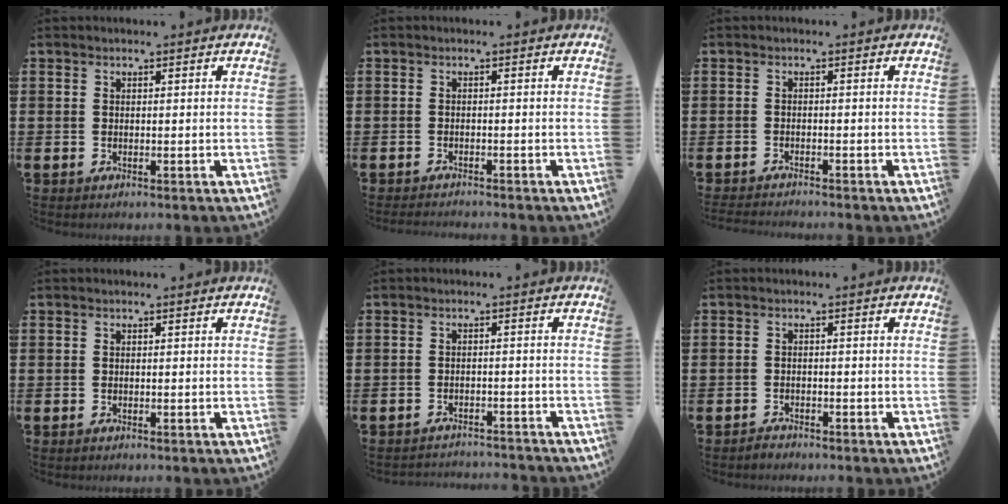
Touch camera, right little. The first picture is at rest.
{"total": 0.9, "force": [-0.9, 0.0, 0.0], "torque": [-0.003, -0.002, -0.019]}
{"total": 1.2, "force": [-1.2, -0.1, 0.1], "torque": [-0.003, -0.001, -0.023]}
{"total": 0.0}
{"total": 1.9, "force": [-1.9, -0.1, -0.2], "torque": [-0.003, 0.003, -0.041]}
{"total": 1.0, "force": [-1.0, 0.2, 0.0], "torque": [-0.003, 0.001, -0.022]}